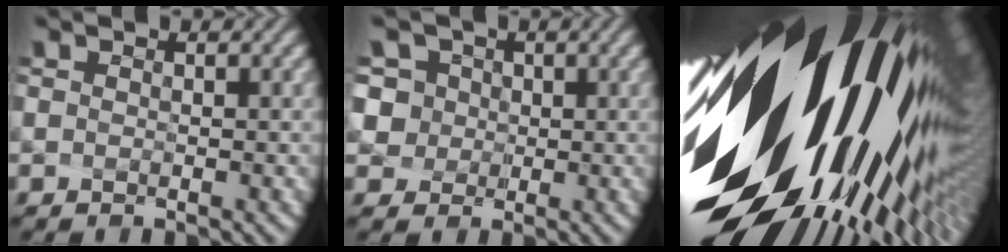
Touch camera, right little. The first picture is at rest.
{"total": 6.4, "force": [2.7, 5.3, 2.4], "torque": [-0.061, 0.022, 0.047]}
{"total": 19.8, "force": [1.6, 10.7, 16.6], "torque": [-0.282, -0.104, 0.059]}